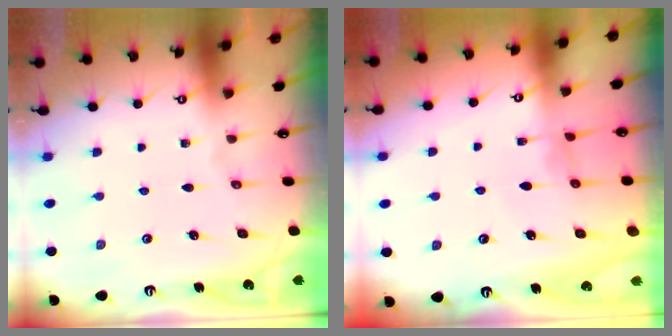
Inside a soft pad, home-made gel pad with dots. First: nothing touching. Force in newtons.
{"total": 1.2, "press": 1.2, "slide": 0.4}